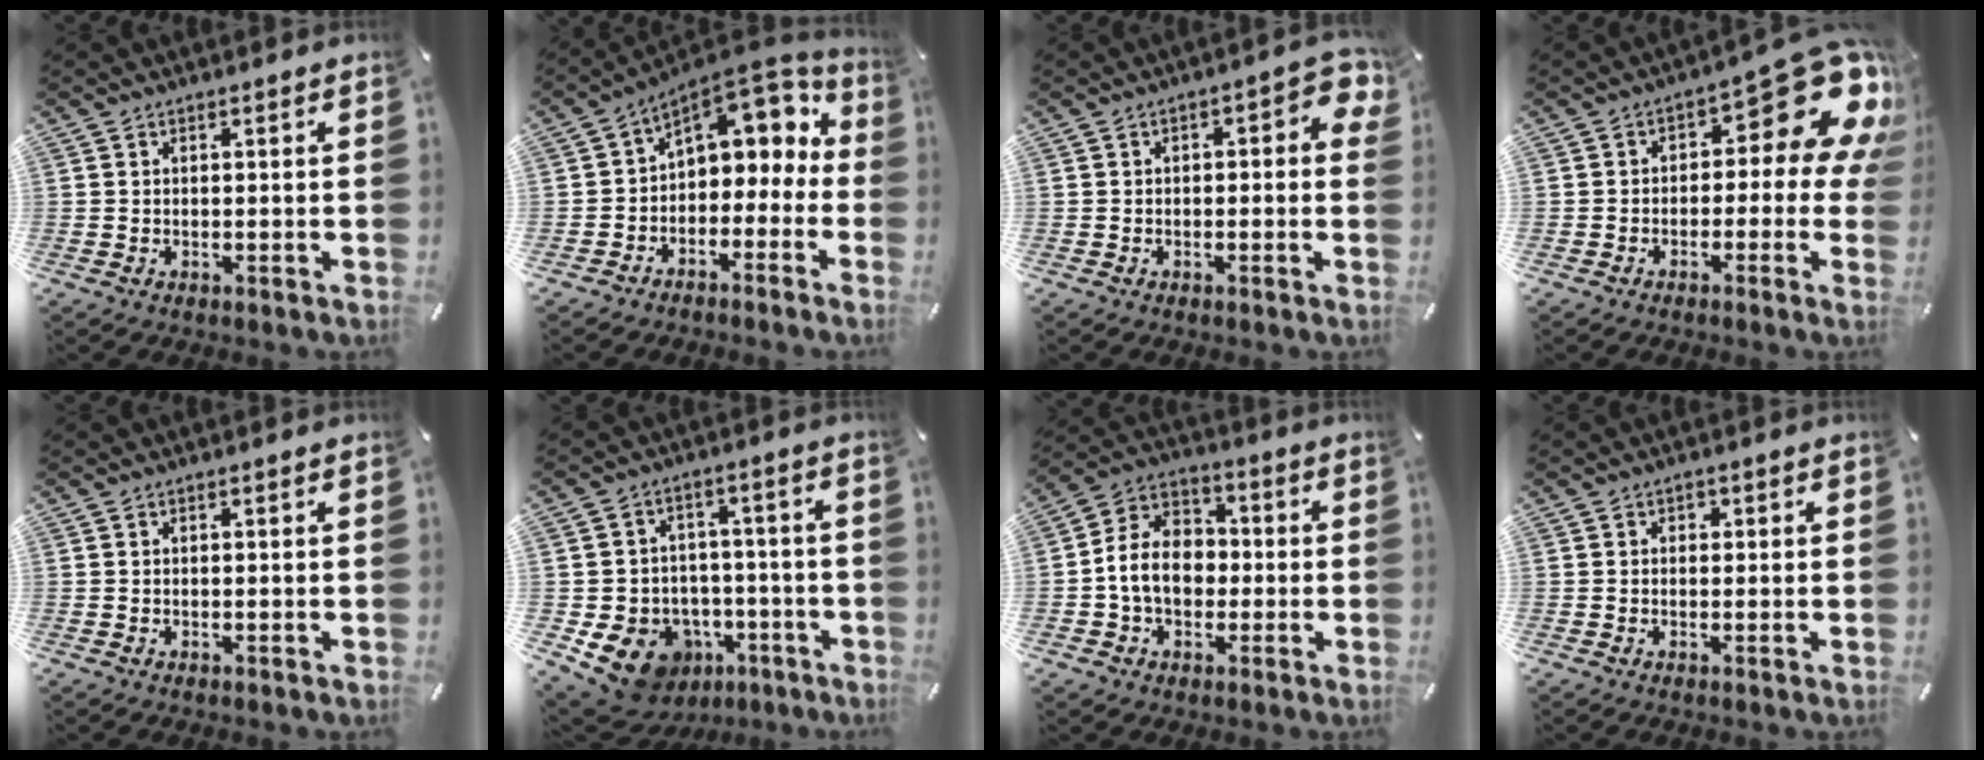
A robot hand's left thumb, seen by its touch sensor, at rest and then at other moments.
{"total": 7.4, "force": [3.1, 5.4, 4.0], "torque": [-0.057, -0.030, 0.057]}
{"total": 4.3, "force": [-0.4, 2.3, 3.6], "torque": [-0.051, 0.010, -0.012]}
{"total": 15.1, "force": [6.1, 7.2, 11.9], "torque": [-0.143, -0.046, 0.097]}
{"total": 0.0}
{"total": 12.8, "force": [-5.5, 10.5, 4.9], "torque": [-0.096, 0.025, -0.084]}
{"total": 10.6, "force": [-1.9, 8.5, 6.0], "torque": [-0.140, 0.019, -0.040]}
{"total": 1.1, "force": [0.0, 1.0, 0.3], "torque": [-0.006, 0.007, -0.002]}